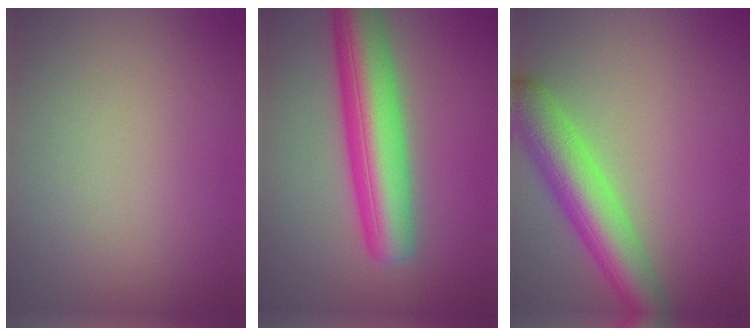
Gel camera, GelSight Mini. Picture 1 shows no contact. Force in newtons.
{"total": 8.4, "press": 8.4, "slide": 0.2}
{"total": 6.8, "press": 6.8, "slide": 0.4}